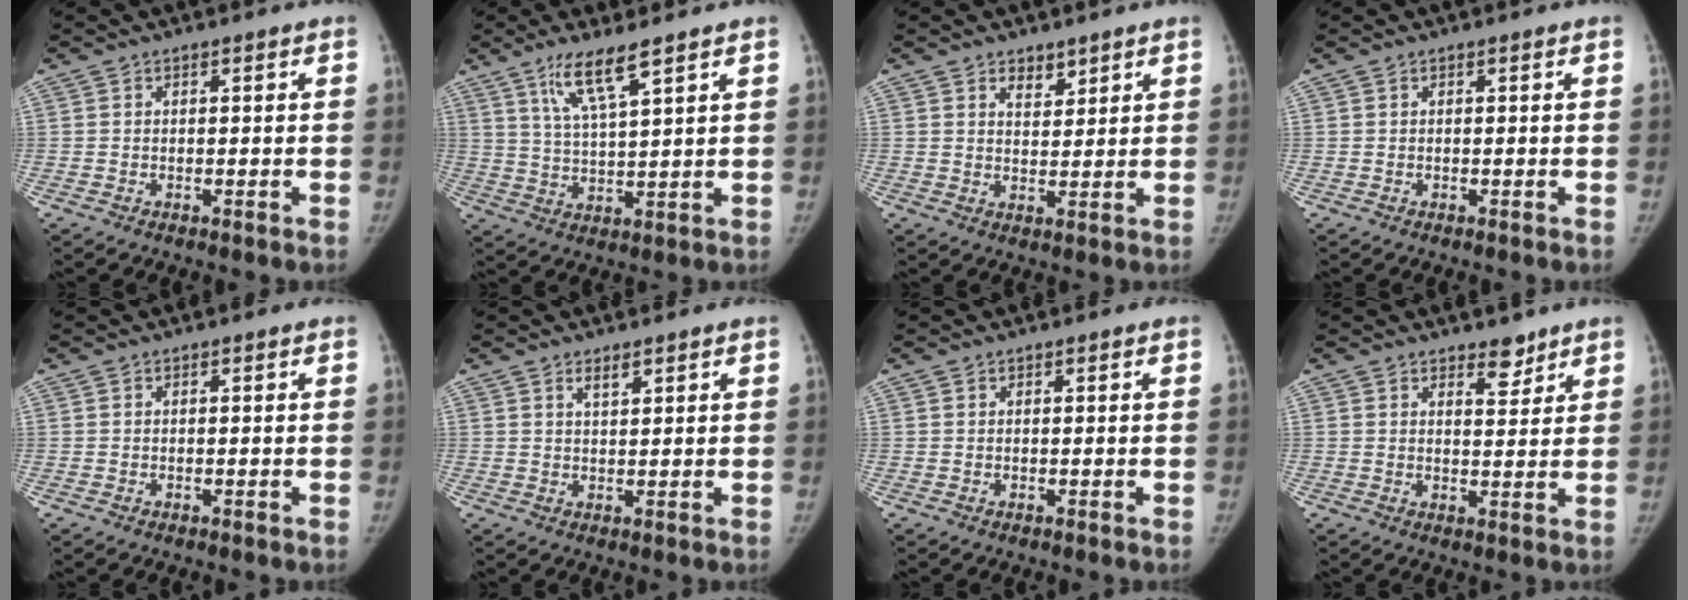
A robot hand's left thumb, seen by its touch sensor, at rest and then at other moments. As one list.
[{"total": 7.9, "force": [5.1, 1.0, 6.0], "torque": [-0.116, -0.027, 0.104]}, {"total": 3.6, "force": [2.5, 2.0, 1.6], "torque": [-0.009, -0.019, 0.046]}, {"total": 0.0}, {"total": 0.0}, {"total": 2.2, "force": [1.6, 0.7, 1.4], "torque": [-0.021, -0.011, 0.030]}, {"total": 0.0}, {"total": 3.7, "force": [2.9, 1.7, 1.6], "torque": [-0.004, -0.022, 0.045]}]